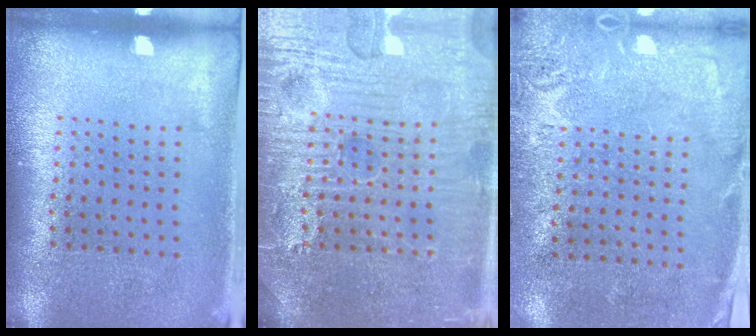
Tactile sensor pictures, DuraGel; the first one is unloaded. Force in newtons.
{"total": 7.7, "press": 7.6, "slide": 0.8}
{"total": 2.8, "press": 2.4, "slide": 1.4}